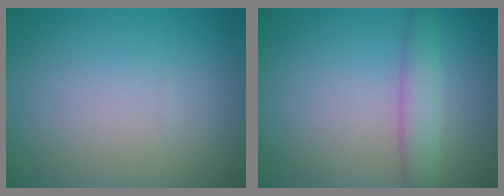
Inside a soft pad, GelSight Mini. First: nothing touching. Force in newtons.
{"total": 2.9, "press": 2.9, "slide": 0.1}